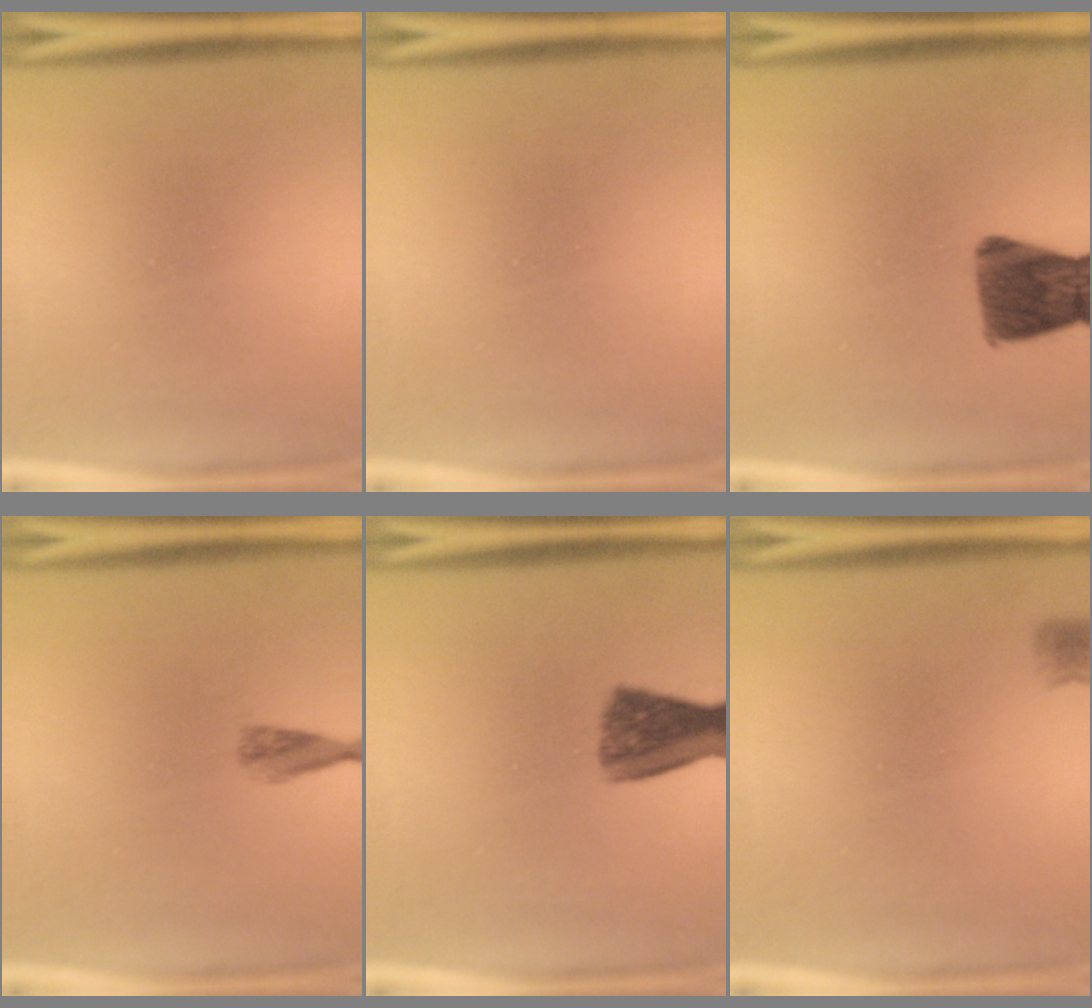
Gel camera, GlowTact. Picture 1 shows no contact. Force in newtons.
{"total": 0.0}
{"total": 10.6}
{"total": 1.8}
{"total": 7.3}
{"total": 2.9}